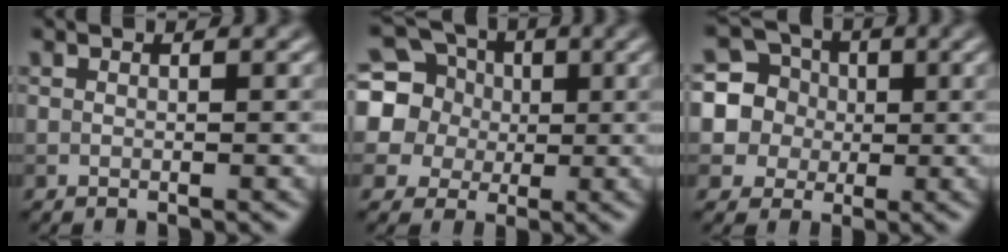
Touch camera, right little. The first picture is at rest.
{"total": 10.9, "force": [2.7, 9.7, 4.1], "torque": [-0.125, 0.040, 0.037]}
{"total": 8.8, "force": [1.9, 8.3, 2.3], "torque": [-0.074, 0.035, 0.031]}